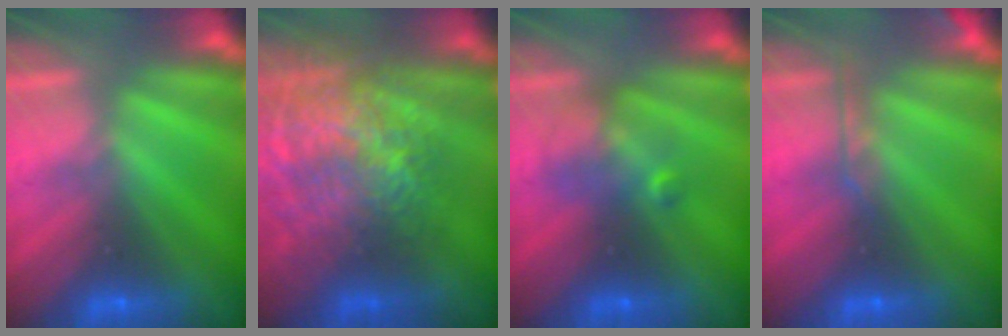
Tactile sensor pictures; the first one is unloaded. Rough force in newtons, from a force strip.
{"total": 7.5}
{"total": 2.4}
{"total": 2.8}